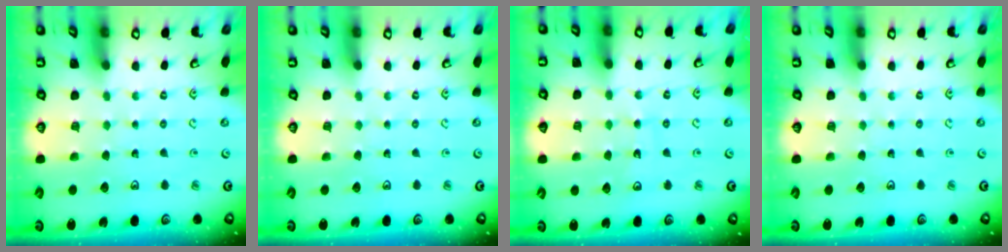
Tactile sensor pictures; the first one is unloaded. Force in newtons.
{"total": 0.0}
{"total": 8.2, "press": 7.6, "slide": 3.0}
{"total": 0.0}